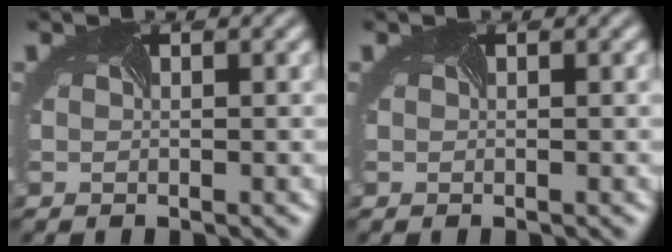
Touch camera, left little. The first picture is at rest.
{"total": 0.0}